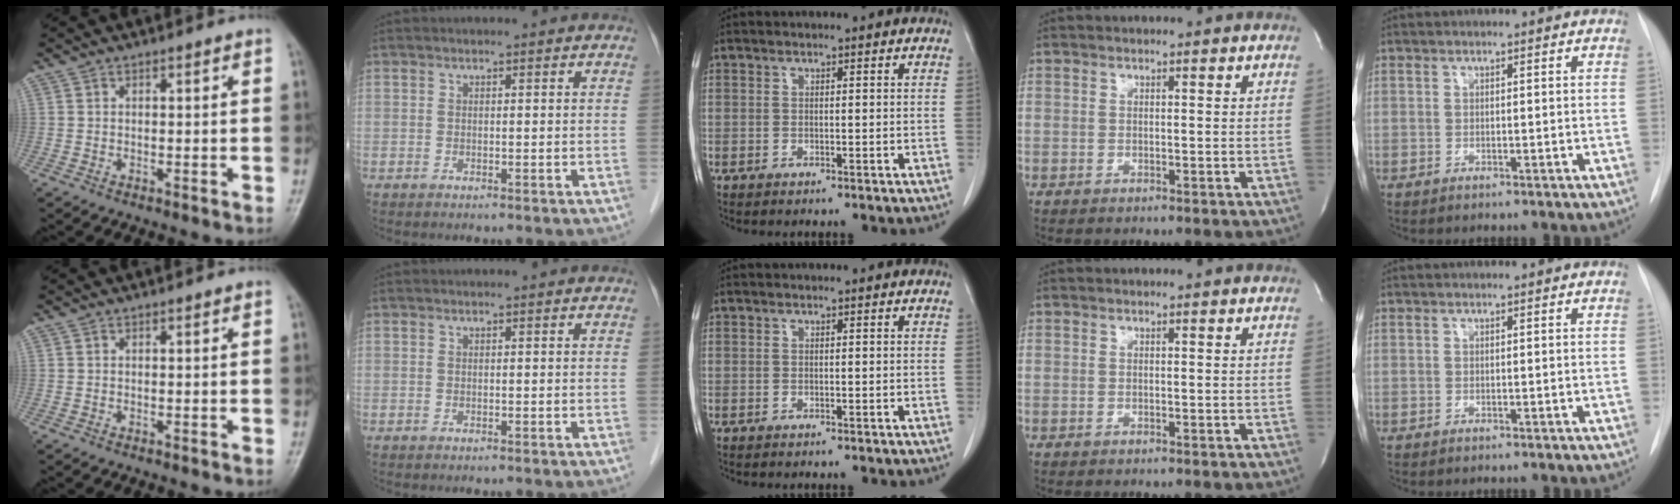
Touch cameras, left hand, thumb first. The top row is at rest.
{}